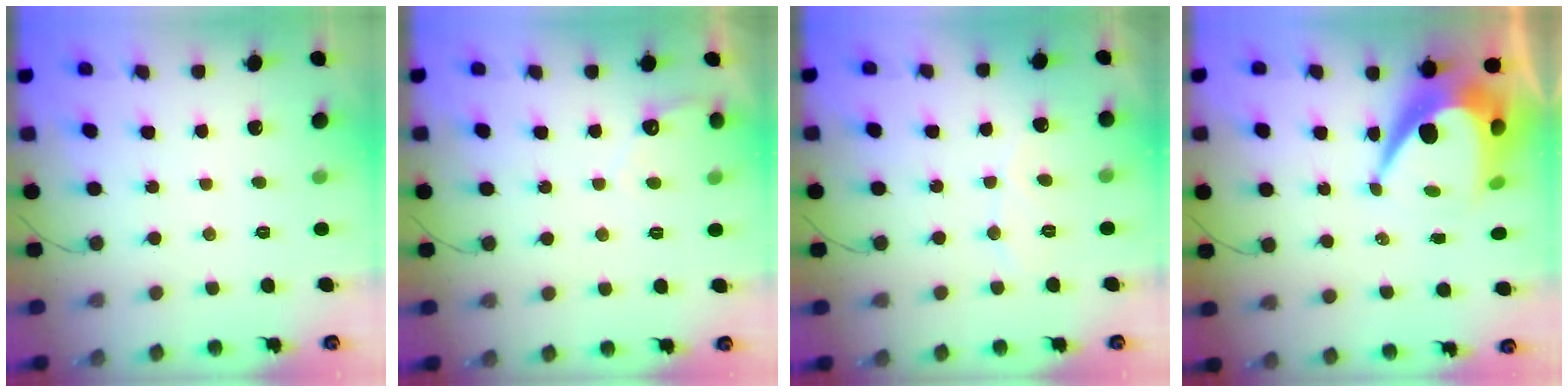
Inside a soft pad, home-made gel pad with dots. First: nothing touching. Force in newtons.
{"total": 2.8, "press": 2.8, "slide": 0.1}
{"total": 4.4, "press": 4.4, "slide": 0.4}
{"total": 11.9, "press": 11.8, "slide": 1.1}